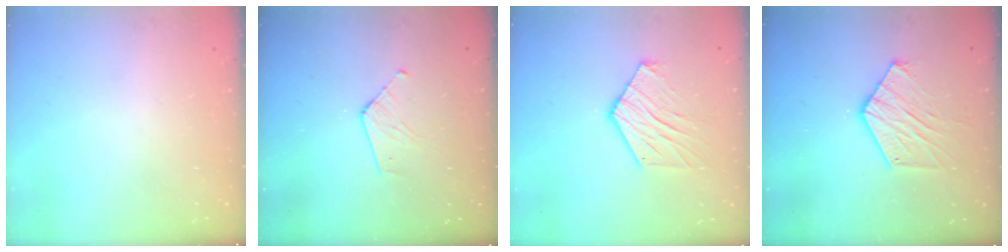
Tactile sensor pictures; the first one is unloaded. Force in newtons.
{"total": 5.9, "press": 5.9, "slide": 0.5}
{"total": 11.4, "press": 11.4, "slide": 1.0}
{"total": 10.5, "press": 10.5, "slide": 0.4}